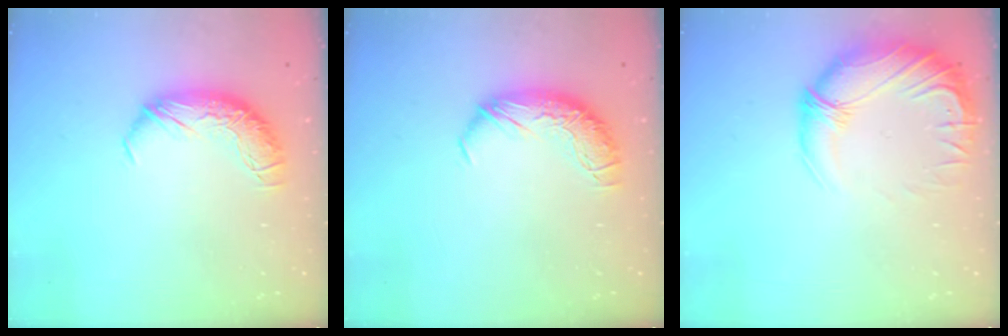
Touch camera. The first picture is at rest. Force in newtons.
{"total": 0.0}
{"total": 4.1, "press": 1.2, "slide": 3.9}